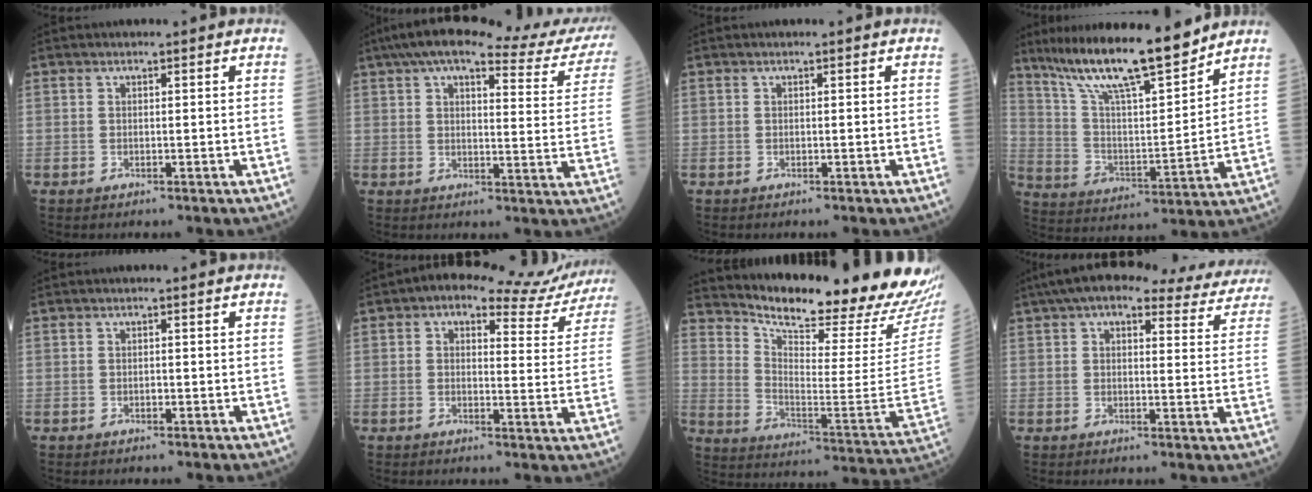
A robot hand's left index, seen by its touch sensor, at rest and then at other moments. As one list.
[{"total": 23.7, "force": [20.6, 4.2, 11.1], "torque": [-0.155, -0.009, 0.238]}, {"total": 0.0}, {"total": 17.0, "force": [14.0, 1.7, 9.4], "torque": [-0.164, -0.002, 0.250]}, {"total": 0.5, "force": [-0.2, 0.3, 0.4], "torque": [-0.009, 0.000, -0.005]}, {"total": 11.3, "force": [9.6, 4.3, 4.0], "torque": [-0.029, 0.012, 0.090]}, {"total": 23.9, "force": [22.4, 1.2, 8.2], "torque": [-0.145, -0.112, 0.305]}, {"total": 21.2, "force": [18.1, 6.0, 9.1], "torque": [-0.130, 0.032, 0.211]}]